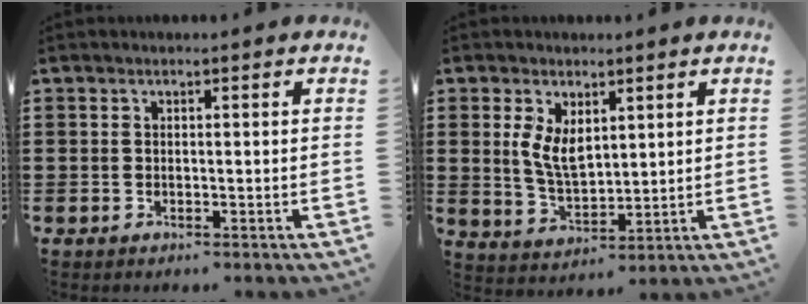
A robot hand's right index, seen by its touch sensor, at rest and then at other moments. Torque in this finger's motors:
{"motor_torque": [0.45, 0.37, 0.44, 0.14]}